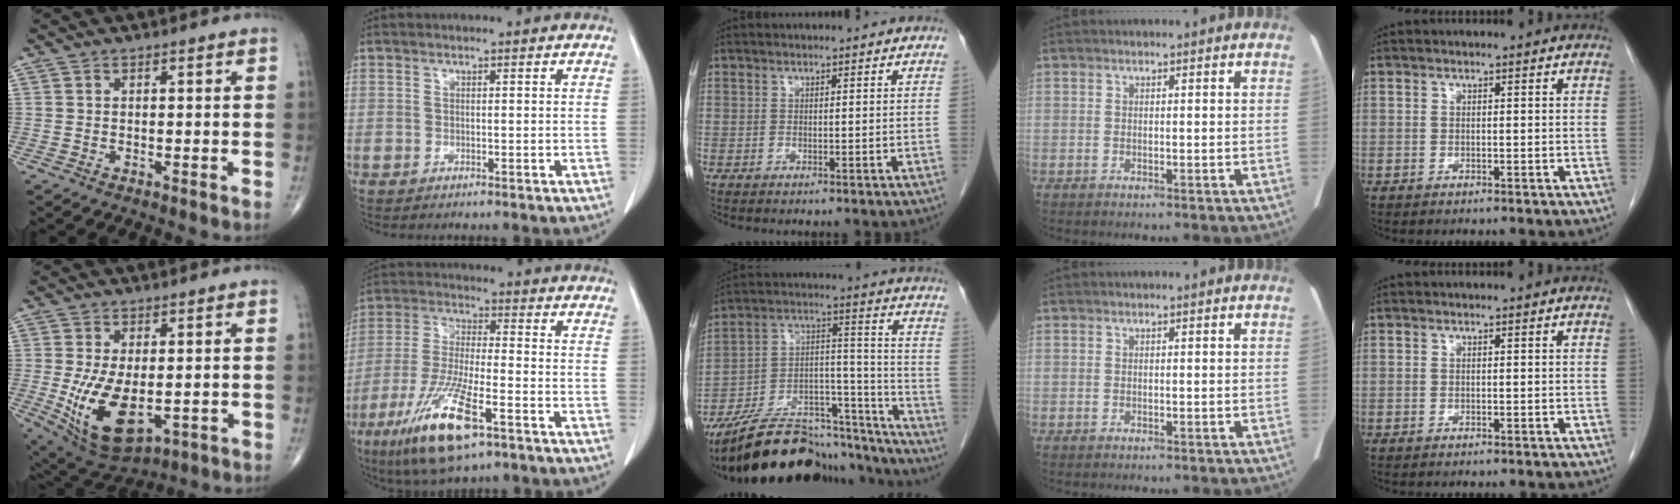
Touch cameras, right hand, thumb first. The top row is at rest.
{"thumb": {"total": 13.4, "force": [-2.3, 7.0, 11.2], "torque": [-0.204, -0.018, -0.016]}, "index": {"total": 14.2, "force": [-7.8, 2.4, 11.7], "torque": [-0.240, -0.030, -0.138]}, "middle": {"total": 25.6, "force": [-22.8, 6.2, 9.8], "torque": [-0.139, 0.022, -0.350]}}